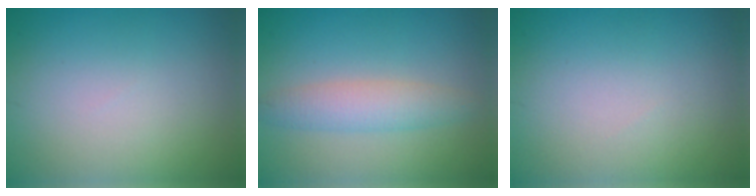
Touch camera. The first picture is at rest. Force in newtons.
{"total": 3.0, "press": 3.0, "slide": 0.0}
{"total": 0.0}